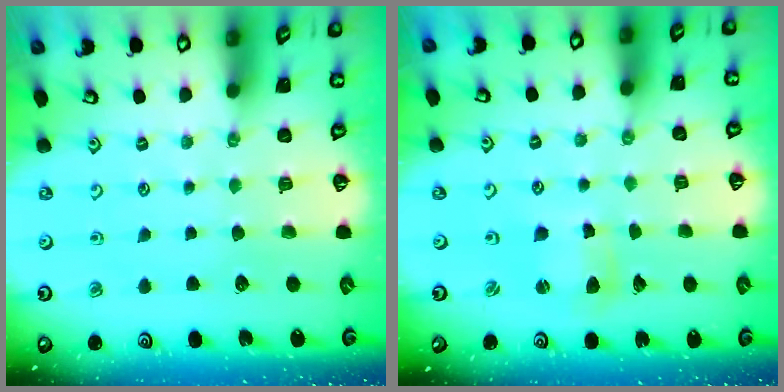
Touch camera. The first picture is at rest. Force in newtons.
{"total": 3.2, "press": 3.2, "slide": 0.3}